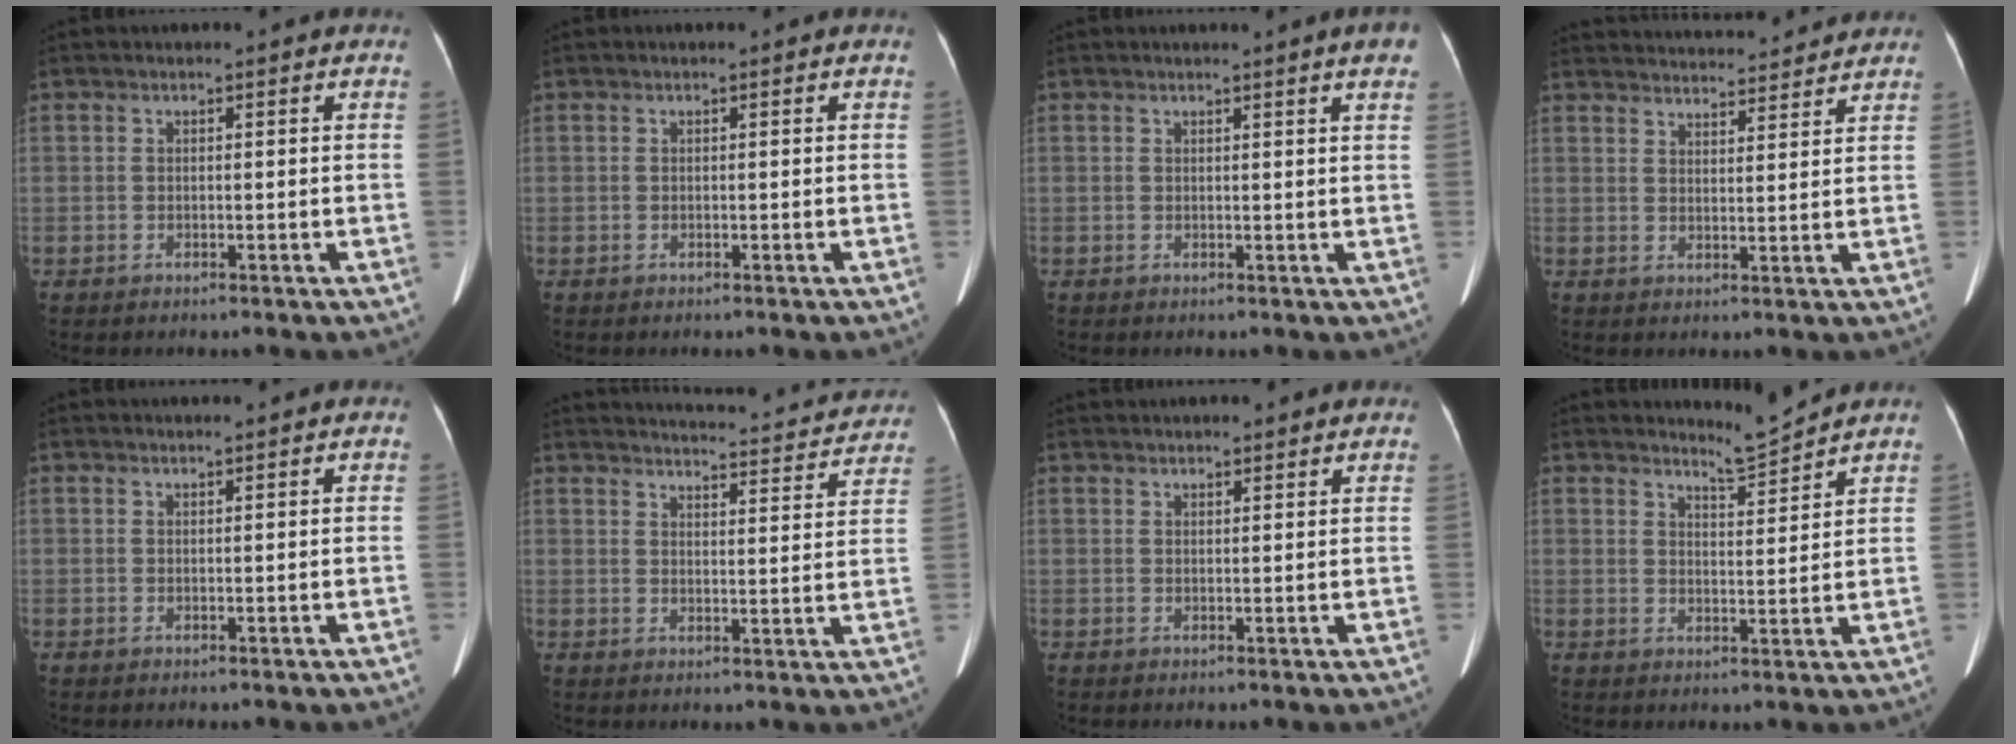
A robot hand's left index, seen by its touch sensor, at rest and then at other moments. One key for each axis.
{"total": 0.0}
{"total": 3.8, "fx": 2.7, "fy": -0.2, "fz": 2.7, "tx": -0.029, "ty": -0.010, "tz": 0.020}
{"total": 16.5, "fx": 15.9, "fy": 2.1, "fz": 4.0, "tx": -0.057, "ty": 0.017, "tz": 0.218}
{"total": 2.3, "fx": 2.2, "fy": -0.1, "fz": 0.8, "tx": -0.009, "ty": 0.002, "tz": 0.027}
{"total": 21.7, "fx": 20.7, "fy": 3.0, "fz": 5.7, "tx": -0.074, "ty": -0.040, "tz": 0.245}
{"total": 8.0, "fx": 7.4, "fy": 1.3, "fz": 2.7, "tx": -0.027, "ty": 0.024, "tz": 0.088}
{"total": 3.6, "fx": 3.4, "fy": -1.1, "fz": -0.3, "tx": -0.003, "ty": -0.029, "tz": 0.062}